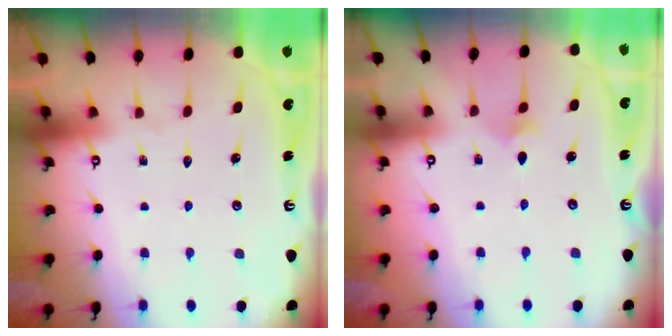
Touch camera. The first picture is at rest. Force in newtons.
{"total": 3.0, "press": 2.9, "slide": 0.8}